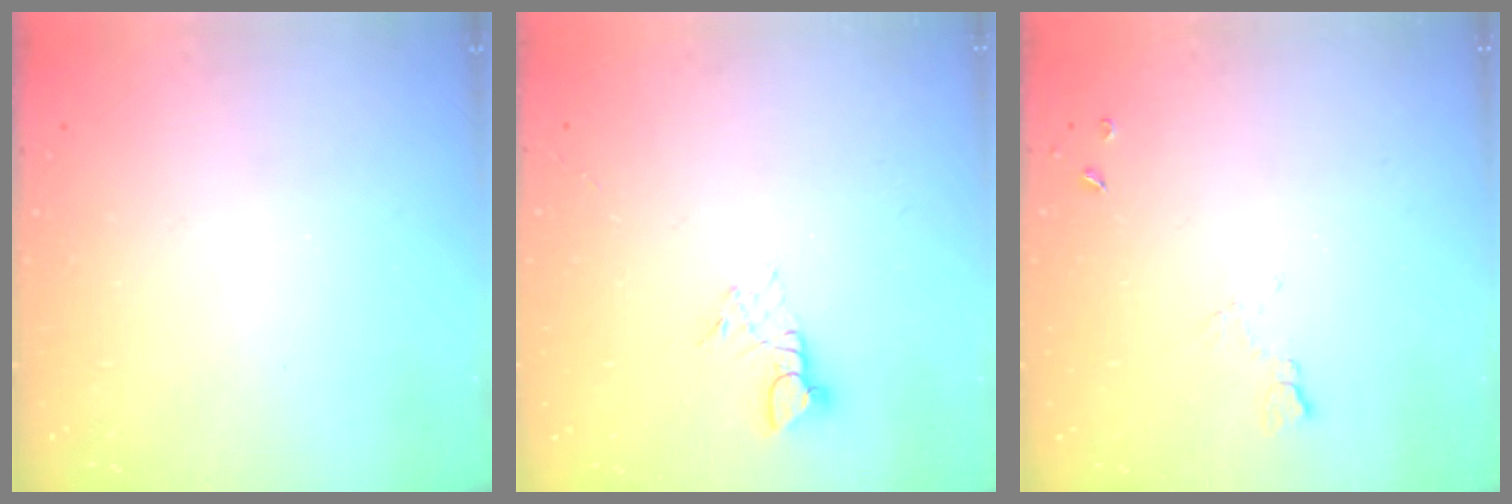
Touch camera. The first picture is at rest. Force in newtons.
{"total": 2.3, "press": 2.3, "slide": 0.2}
{"total": 4.7, "press": 4.5, "slide": 1.1}